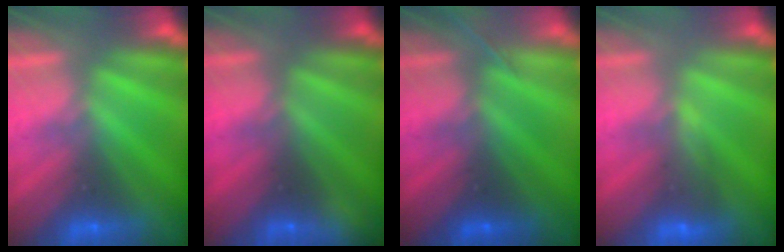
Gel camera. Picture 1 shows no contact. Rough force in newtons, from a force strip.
{"total": 2.3}
{"total": 1.4}
{"total": 4.6}